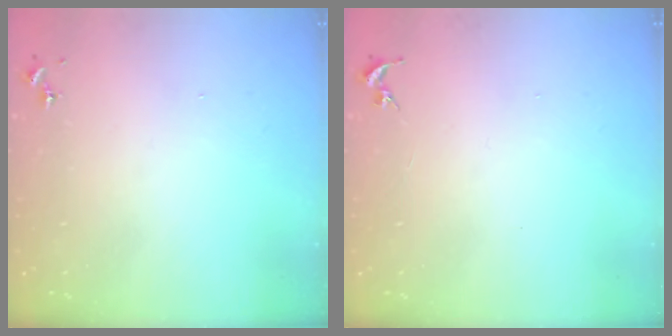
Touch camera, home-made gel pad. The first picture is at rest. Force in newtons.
{"total": 0.0}